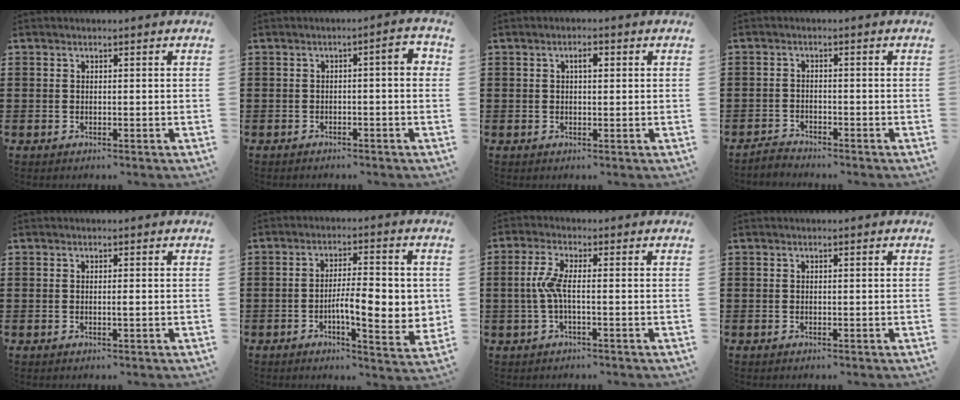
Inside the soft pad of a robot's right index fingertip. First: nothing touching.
{"total": 2.4, "force": [-0.9, 0.3, 2.2], "torque": [-0.041, 0.003, -0.019]}
{"total": 1.9, "force": [0.5, 0.7, 1.7], "torque": [-0.027, 0.004, 0.004]}
{"total": 1.9, "force": [-1.9, 0.3, -0.1], "torque": [-0.005, 0.004, -0.041]}
{"total": 0.7, "force": [-0.1, 0.0, 0.7], "torque": [-0.012, -0.003, -0.002]}
{"total": 8.6, "force": [-1.2, 2.5, 8.1], "torque": [-0.121, 0.000, -0.022]}
{"total": 4.6, "force": [-0.7, 0.9, 4.5], "torque": [-0.112, -0.009, -0.024]}
{"total": 0.0}